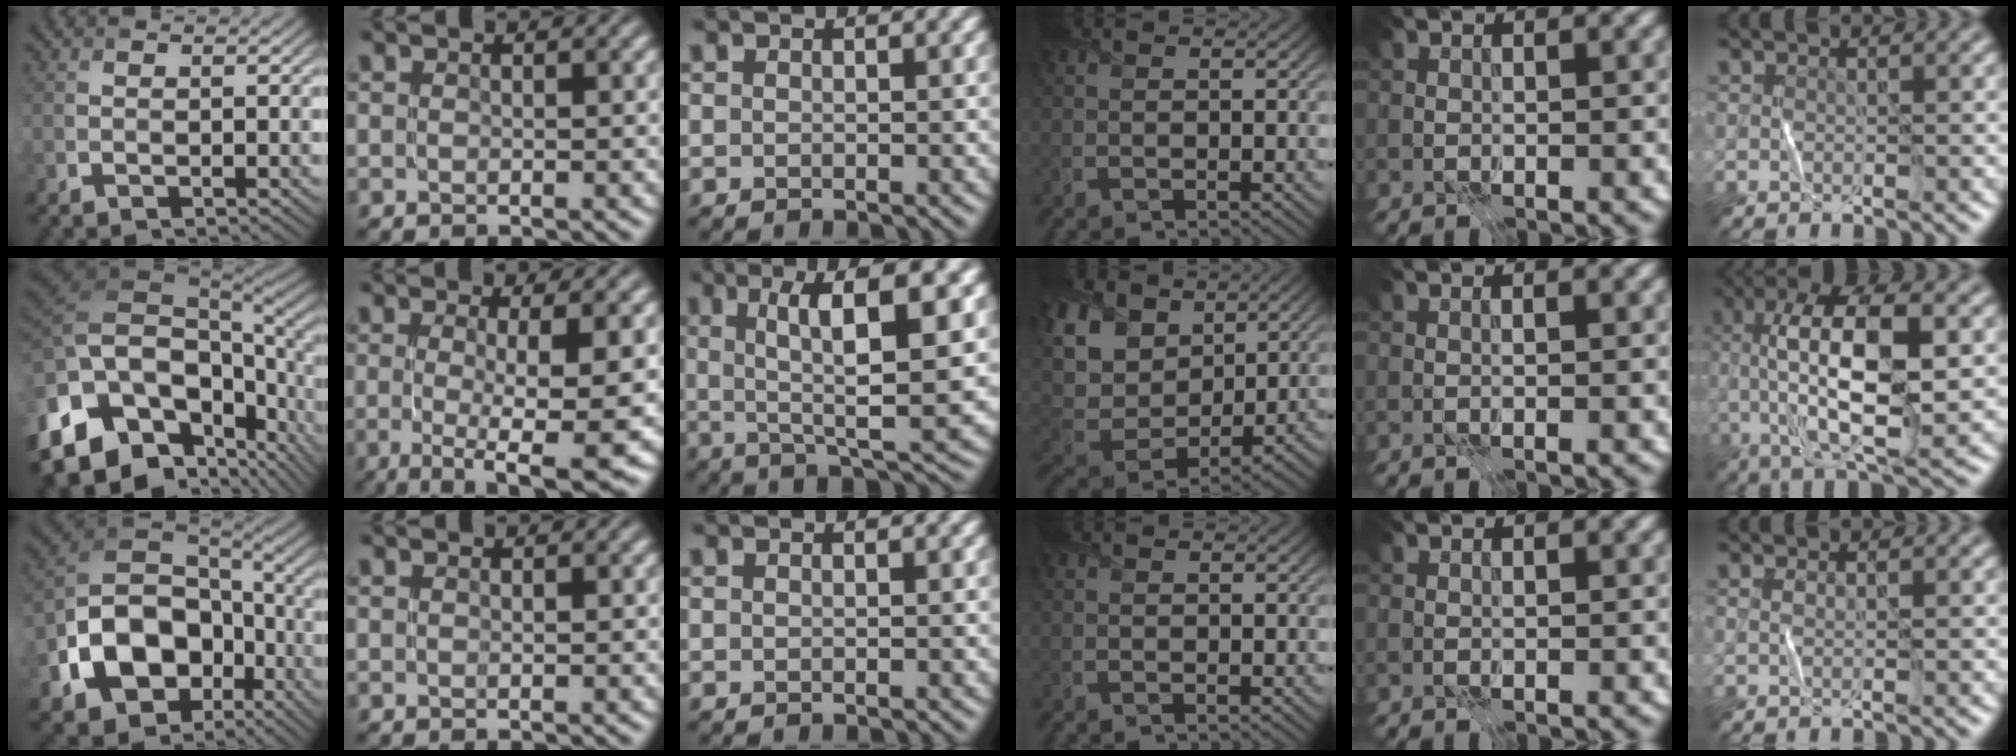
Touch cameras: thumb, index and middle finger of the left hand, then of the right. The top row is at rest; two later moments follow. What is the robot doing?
{"motion": "fold", "object": "shorts"}